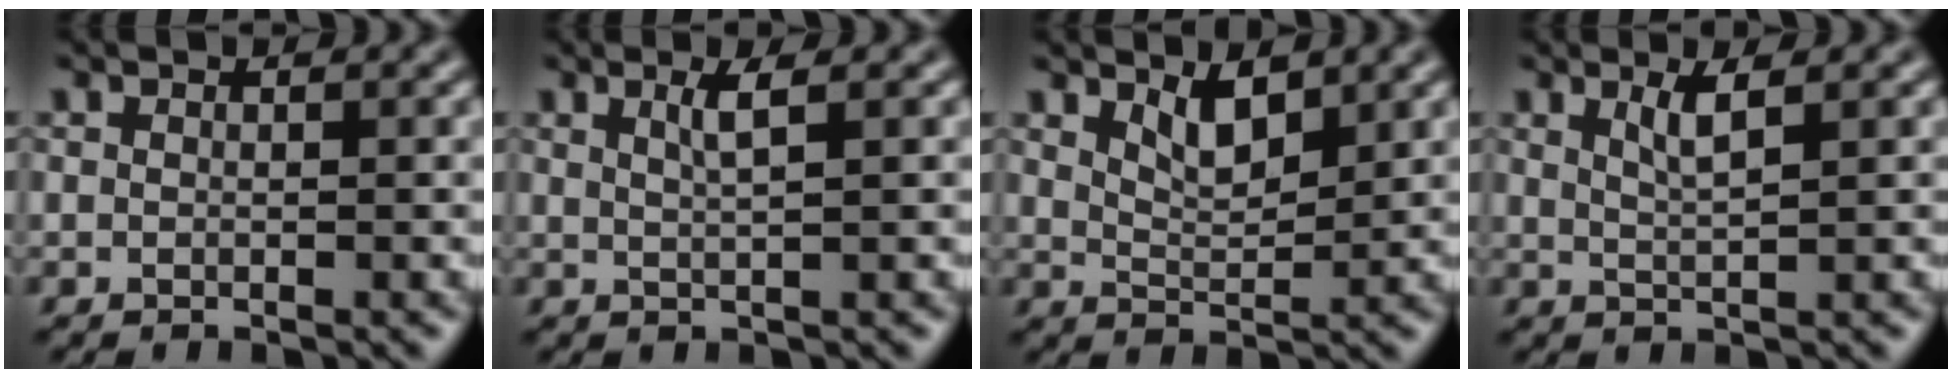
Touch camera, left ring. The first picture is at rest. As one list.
[{"total": 1.9, "force": [0.9, 0.5, 1.7], "torque": [-0.026, 0.001, 0.012]}, {"total": 2.7, "force": [1.8, 0.9, 1.8], "torque": [-0.033, -0.008, 0.035]}, {"total": 2.1, "force": [1.1, 0.5, 1.8], "torque": [-0.029, -0.001, 0.018]}]